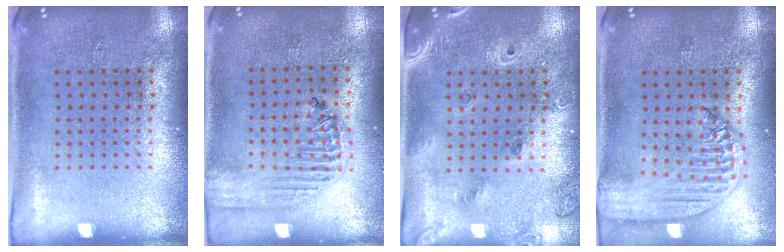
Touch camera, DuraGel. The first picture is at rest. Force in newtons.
{"total": 1.8, "press": 1.7, "slide": 0.7}
{"total": 1.5, "press": 1.4, "slide": 0.6}
{"total": 2.6, "press": 2.2, "slide": 1.4}